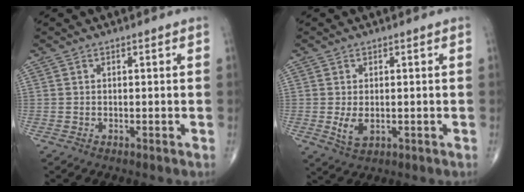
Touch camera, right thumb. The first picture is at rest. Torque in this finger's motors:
{"motor_torque": [-0.44, 0.61, 0.52, 0.17, 0.12]}